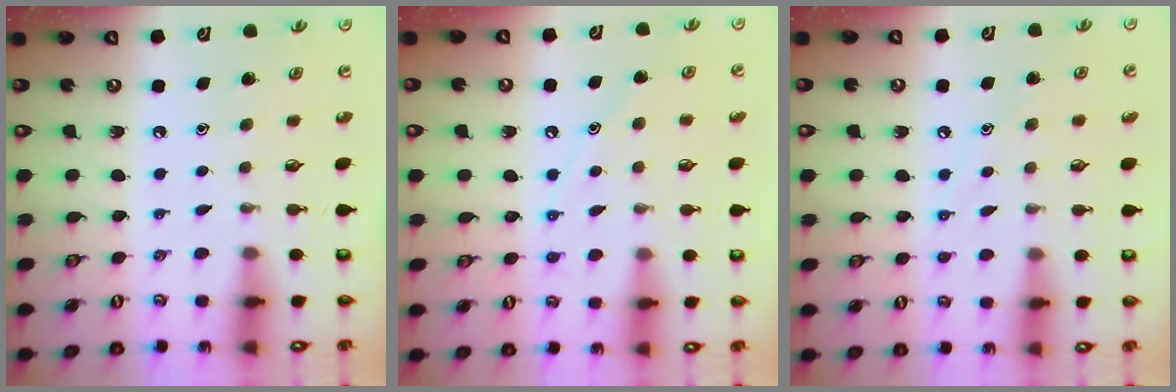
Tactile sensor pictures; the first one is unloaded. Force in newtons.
{"total": 7.1, "press": 7.1, "slide": 0.7}
{"total": 5.9, "press": 5.8, "slide": 0.8}